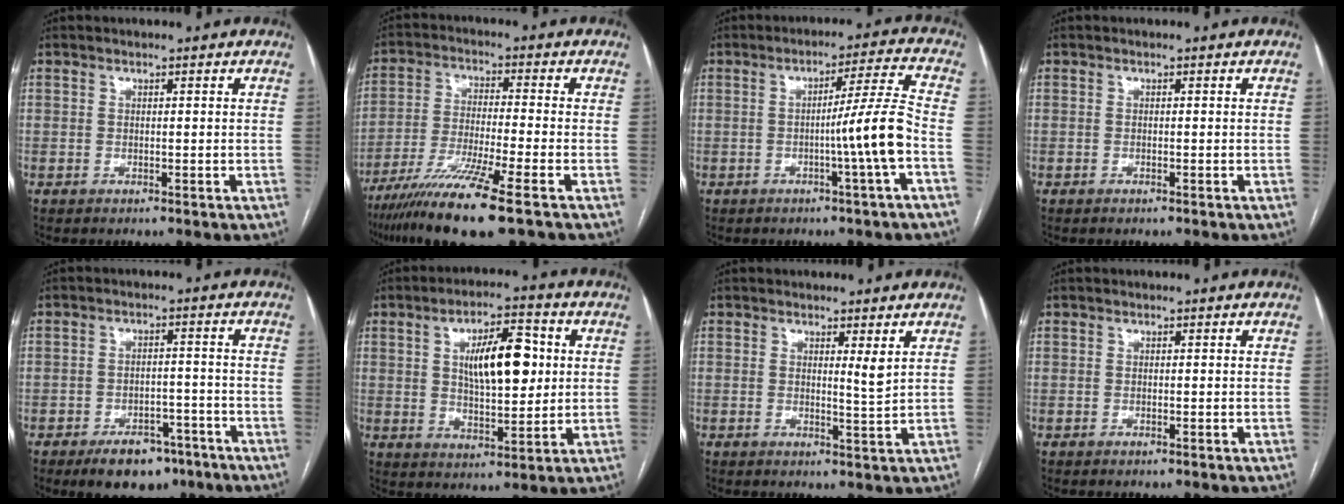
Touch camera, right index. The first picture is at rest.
{"total": 12.9, "force": [-8.4, -0.5, 9.8], "torque": [-0.191, -0.037, -0.149]}
{"total": 8.3, "force": [-2.2, -1.8, 7.8], "torque": [-0.116, 0.005, -0.033]}
{"total": 0.0}
{"total": 8.2, "force": [-5.5, 4.5, 4.0], "torque": [-0.054, 0.009, -0.079]}
{"total": 11.6, "force": [2.4, 4.2, 10.6], "torque": [-0.174, 0.012, 0.043]}
{"total": 2.3, "force": [1.1, -0.1, 2.0], "torque": [-0.032, -0.012, 0.019]}
{"total": 0.0}